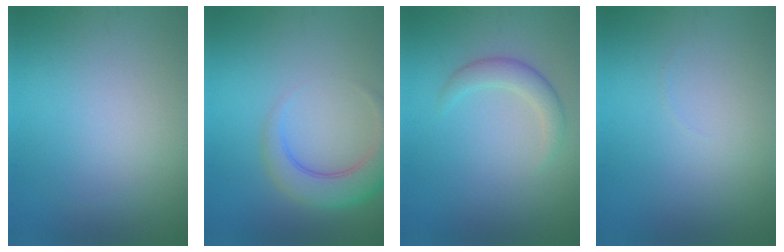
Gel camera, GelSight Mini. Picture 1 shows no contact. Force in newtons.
{"total": 4.4, "press": 4.4, "slide": 0.4}
{"total": 2.2, "press": 2.2, "slide": 0.1}
{"total": 0.0}